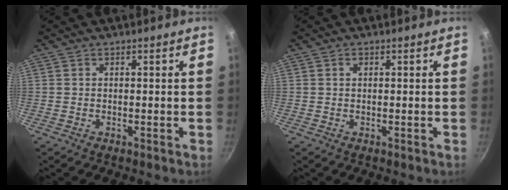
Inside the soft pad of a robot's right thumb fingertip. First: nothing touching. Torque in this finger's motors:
{"motor_torque": [0.13, 0.66, 0.41, -0.24, -0.02]}